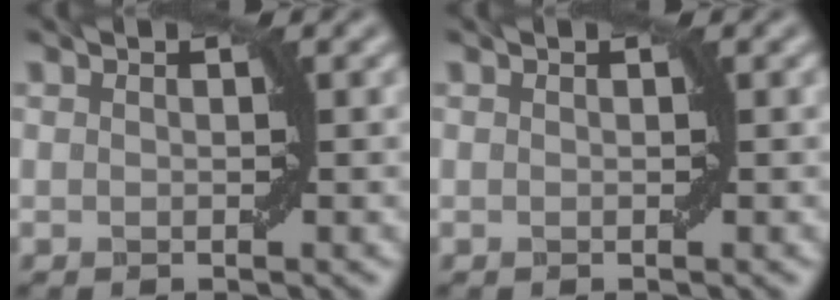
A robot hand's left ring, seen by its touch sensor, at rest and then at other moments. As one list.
[{"total": 0.0}]